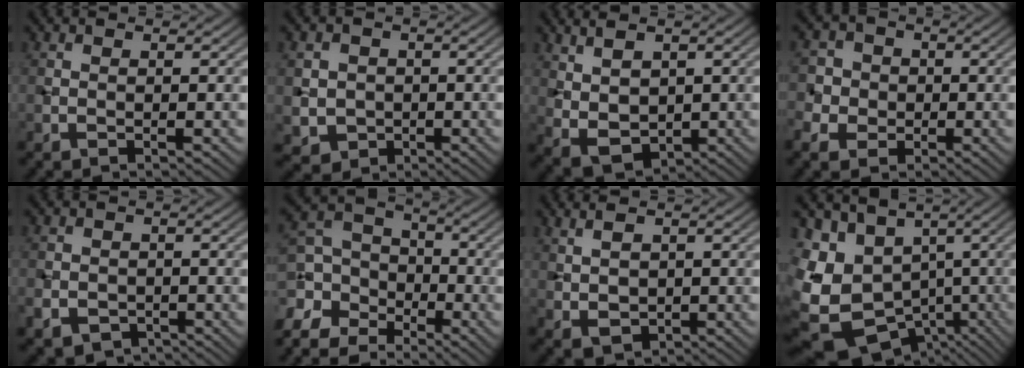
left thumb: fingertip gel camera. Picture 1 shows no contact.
{"total": 4.4, "force": [-0.6, 4.1, 1.2], "torque": [-0.037, -0.014, -0.018]}
{"total": 5.8, "force": [1.3, 3.7, 4.3], "torque": [-0.105, -0.007, 0.037]}
{"total": 5.6, "force": [-1.7, 5.1, 1.6], "torque": [-0.045, -0.002, -0.055]}
{"total": 4.1, "force": [-1.9, 3.4, 1.4], "torque": [-0.029, -0.015, -0.034]}
{"total": 9.9, "force": [-5.4, 6.6, 5.1], "torque": [-0.132, -0.008, -0.107]}
{"total": 3.4, "force": [0.5, 2.1, 2.7], "torque": [-0.059, -0.004, 0.017]}
{"total": 16.3, "force": [-5.7, 12.9, 8.3], "torque": [-0.244, -0.034, -0.059]}